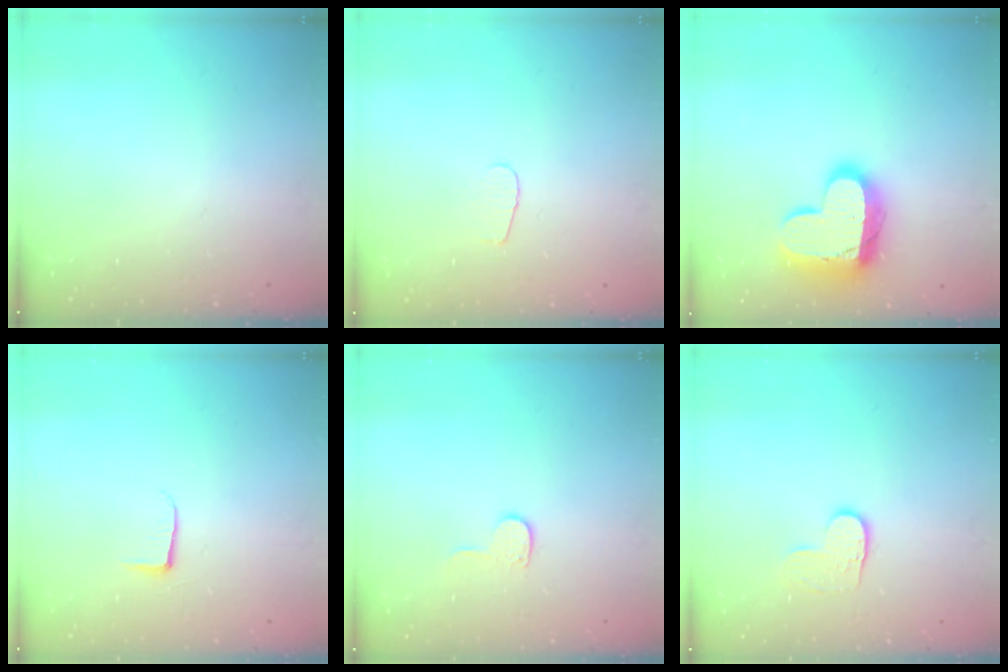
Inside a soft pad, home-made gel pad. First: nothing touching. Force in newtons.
{"total": 3.1, "press": 3.1, "slide": 0.3}
{"total": 16.8, "press": 16.7, "slide": 1.4}
{"total": 4.0, "press": 4.0, "slide": 0.5}
{"total": 6.9, "press": 6.9, "slide": 0.5}
{"total": 4.3, "press": 4.3, "slide": 0.5}